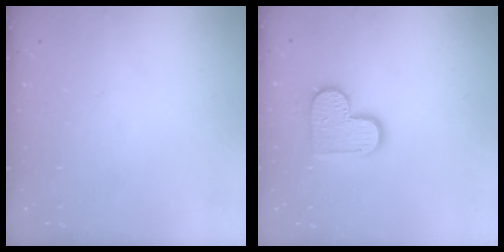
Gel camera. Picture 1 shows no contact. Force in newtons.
{"total": 11.5, "press": 11.4, "slide": 0.6}